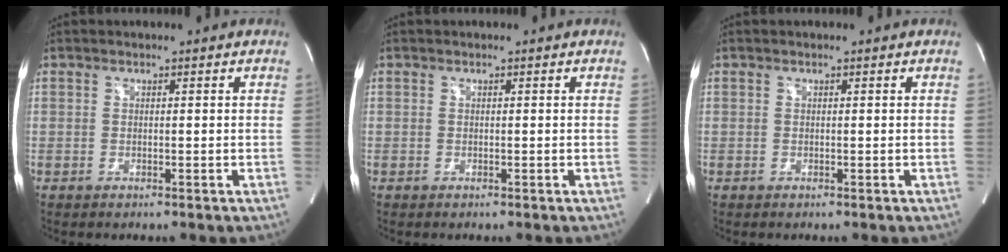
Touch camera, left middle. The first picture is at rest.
{"total": 0.0}
{"total": 0.0}